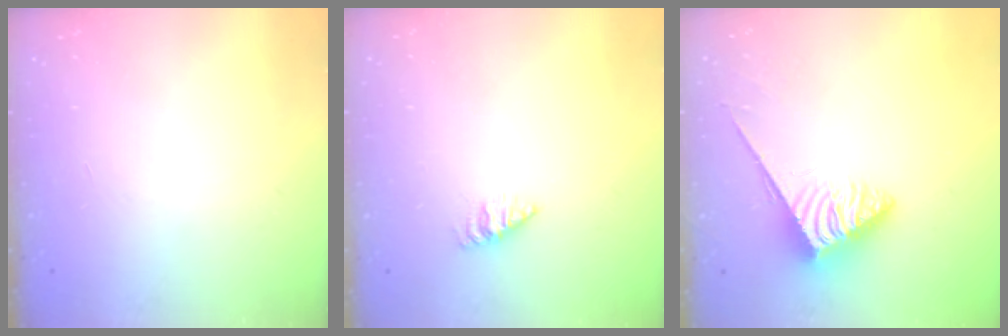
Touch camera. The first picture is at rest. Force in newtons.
{"total": 1.6, "press": 1.6, "slide": 0.1}
{"total": 3.9, "press": 3.9, "slide": 0.5}